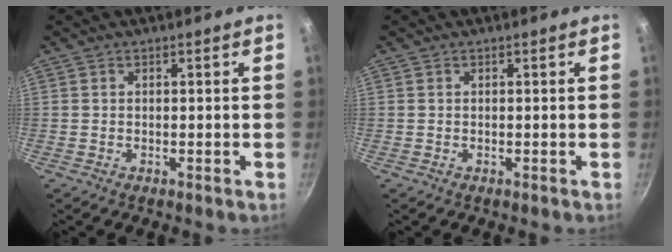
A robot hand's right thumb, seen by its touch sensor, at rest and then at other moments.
{"total": 0.0}